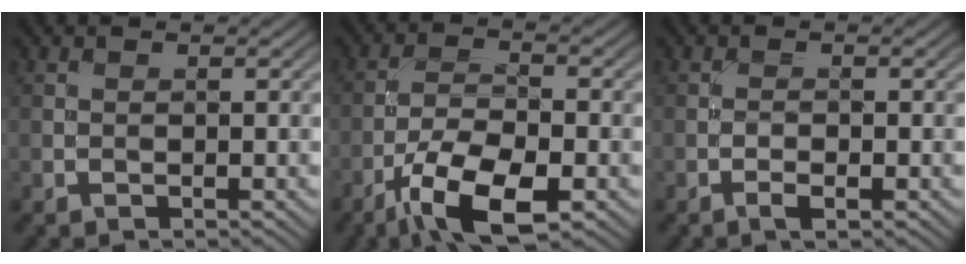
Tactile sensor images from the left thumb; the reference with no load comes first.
{"total": 9.4, "force": [-5.3, 3.3, 7.0], "torque": [-0.131, -0.004, -0.105]}
{"total": 1.4, "force": [-0.7, 0.4, 1.1], "torque": [-0.021, 0.001, -0.016]}